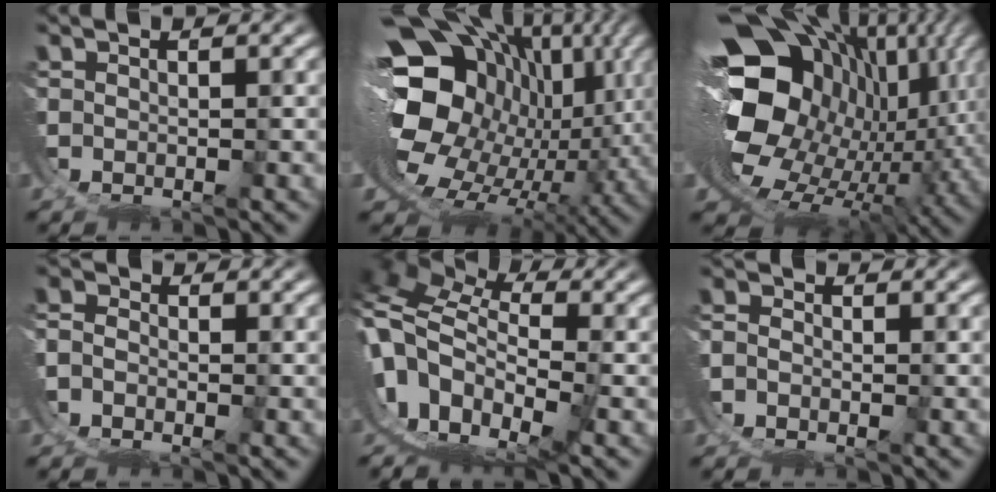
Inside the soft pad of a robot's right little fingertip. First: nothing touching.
{"total": 21.9, "force": [0.6, 16.3, 14.6], "torque": [-0.257, -0.036, 0.012]}
{"total": 23.7, "force": [0.0, 16.6, 16.9], "torque": [-0.267, -0.037, 0.006]}
{"total": 2.4, "force": [-1.1, 1.9, 1.0], "torque": [-0.019, -0.002, -0.028]}
{"total": 16.4, "force": [0.3, 13.5, 9.3], "torque": [-0.213, -0.035, -0.008]}
{"total": 1.5, "force": [-0.7, 1.1, 0.6], "torque": [-0.011, 0.000, -0.020]}